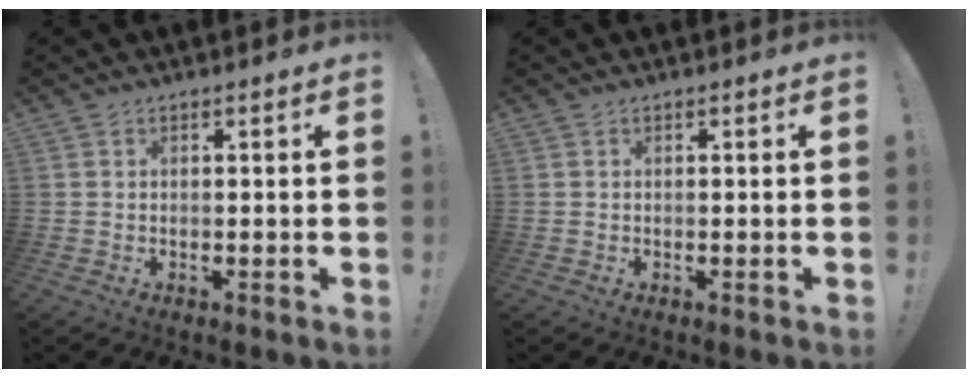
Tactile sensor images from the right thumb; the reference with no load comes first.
{"total": 0.0}